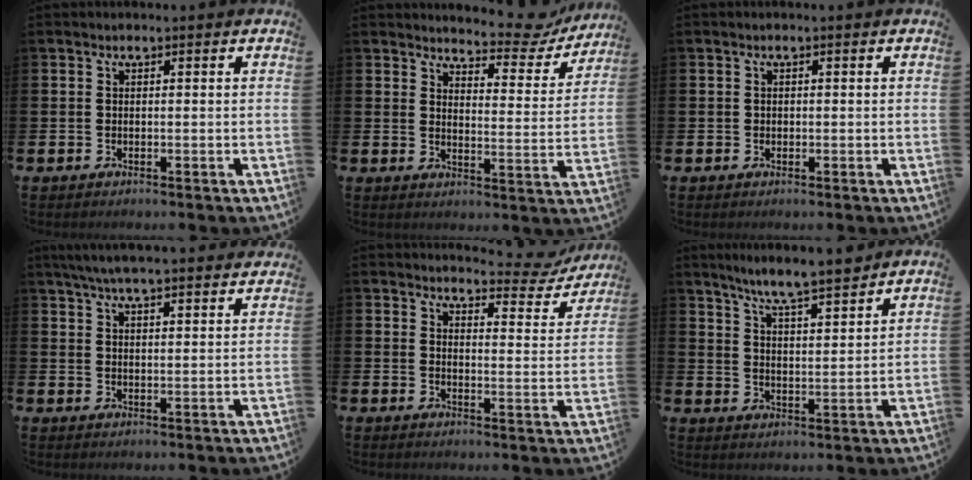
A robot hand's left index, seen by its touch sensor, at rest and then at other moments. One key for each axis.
{"total": 5.3, "fx": 5.1, "fy": 1.3, "fz": 1.0, "tx": -0.015, "ty": -0.044, "tz": 0.080}
{"total": 0.6, "fx": 0.0, "fy": 0.6, "fz": 0.1, "tx": 0.001, "ty": 0.005, "tz": -0.002}
{"total": 5.7, "fx": 5.5, "fy": 0.2, "fz": 1.7, "tx": -0.052, "ty": -0.018, "tz": 0.100}
{"total": 3.8, "fx": 3.5, "fy": 1.0, "fz": 0.9, "tx": -0.006, "ty": -0.033, "tz": 0.052}
{"total": 7.1, "fx": 6.7, "fy": 0.0, "fz": 2.5, "tx": -0.059, "ty": -0.043, "tz": 0.115}